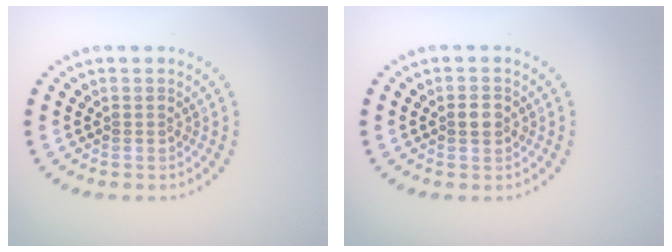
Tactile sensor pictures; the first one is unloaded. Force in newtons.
{"total": 1.5, "press": 1.5, "slide": 0.2}